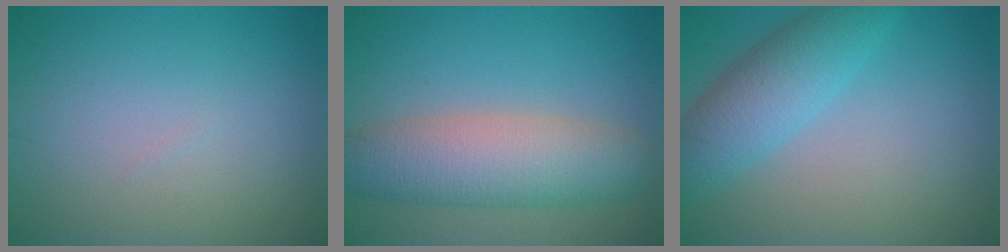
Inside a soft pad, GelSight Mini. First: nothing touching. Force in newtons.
{"total": 7.1, "press": 7.1, "slide": 0.5}
{"total": 5.1, "press": 5.1, "slide": 0.2}